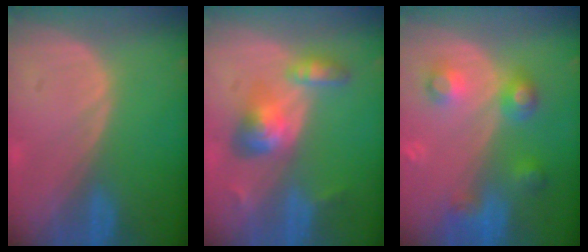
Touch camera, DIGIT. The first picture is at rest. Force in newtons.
{"total": 6.3, "press": 5.8, "slide": 2.4}
{"total": 5.8, "press": 5.8, "slide": 0.3}